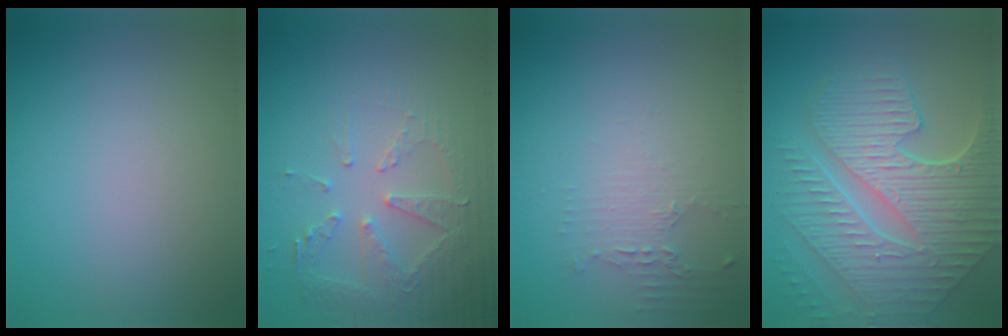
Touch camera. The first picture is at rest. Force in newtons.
{"total": 5.2, "press": 3.8, "slide": 3.5}
{"total": 2.0, "press": 1.4, "slide": 1.5}
{"total": 10.4, "press": 7.1, "slide": 7.6}